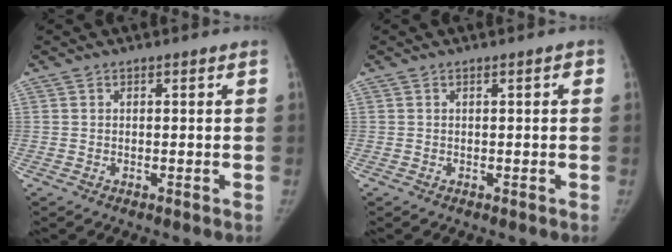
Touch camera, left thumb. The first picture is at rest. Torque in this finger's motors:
{"motor_torque": [-0.32, -0.19, 0.01, 0.53, -0.01]}